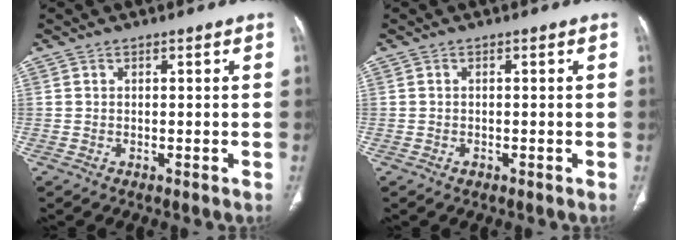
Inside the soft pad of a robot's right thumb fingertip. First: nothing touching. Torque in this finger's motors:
{"motor_torque": [-0.17, 0.25, -0.18, 0.12, 0.03]}